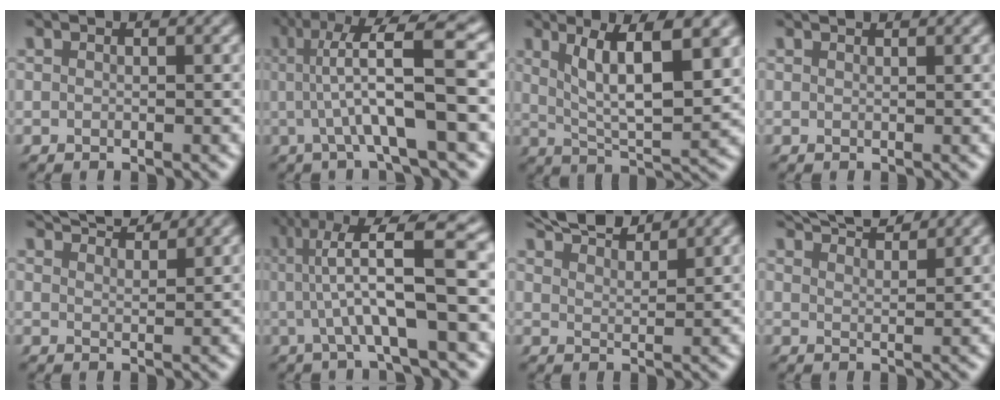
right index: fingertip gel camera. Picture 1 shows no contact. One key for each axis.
{"total": 8.5, "fx": 2.1, "fy": 1.8, "fz": 8.0, "tx": -0.124, "ty": 0.024, "tz": 0.022}
{"total": 7.0, "fx": 2.8, "fy": 2.2, "fz": 6.1, "tx": -0.102, "ty": -0.005, "tz": 0.052}
{"total": 0.5, "fx": 0.5, "fy": 0.0, "fz": 0.0, "tx": 0.006, "ty": -0.004, "tz": 0.012}
{"total": 4.7, "fx": 4.4, "fy": 0.5, "fz": 1.5, "tx": -0.020, "ty": 0.007, "tz": 0.073}
{"total": 8.9, "fx": 2.3, "fy": 2.3, "fz": 8.3, "tx": -0.122, "ty": 0.024, "tz": 0.026}
{"total": 5.1, "fx": 4.6, "fy": 1.1, "fz": 2.0, "tx": -0.037, "ty": 0.004, "tz": 0.077}
{"total": 5.2, "fx": 4.8, "fy": 0.7, "fz": 1.8, "tx": -0.028, "ty": 0.008, "tz": 0.080}